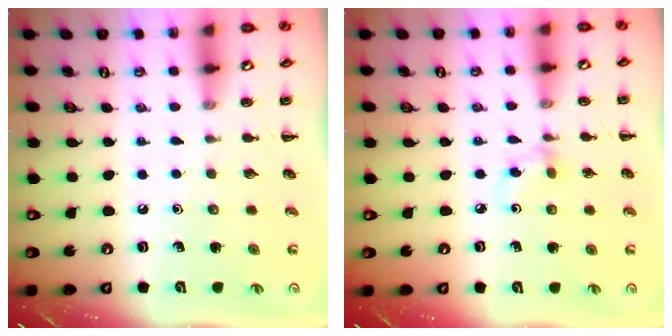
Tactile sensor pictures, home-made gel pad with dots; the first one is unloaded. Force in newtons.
{"total": 3.9, "press": 3.6, "slide": 1.5}